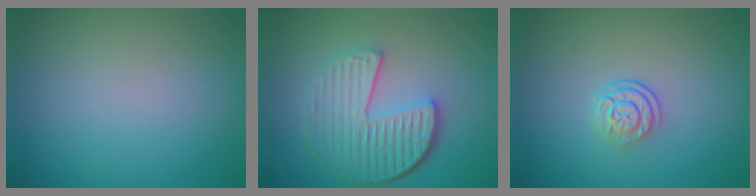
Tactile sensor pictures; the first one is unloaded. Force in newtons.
{"total": 6.3, "press": 4.5, "slide": 4.5}
{"total": 2.4, "press": 1.8, "slide": 1.6}